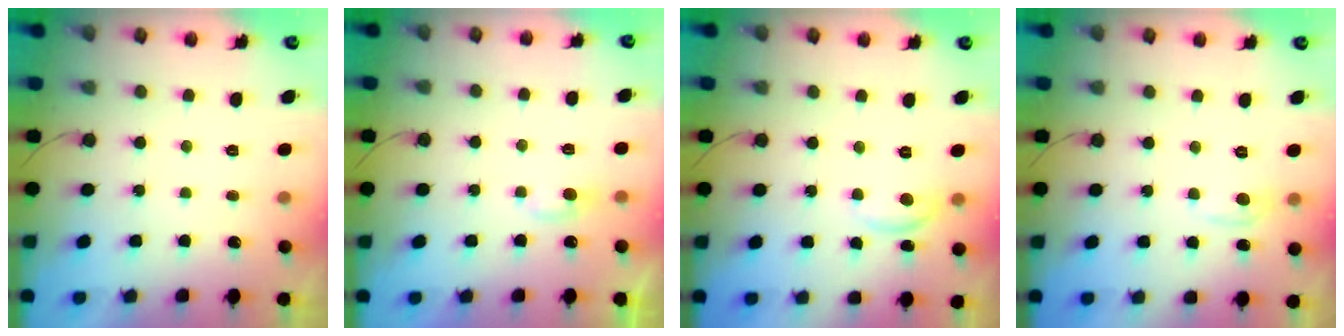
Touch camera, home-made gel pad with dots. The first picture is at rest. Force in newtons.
{"total": 3.9, "press": 3.9, "slide": 0.5}
{"total": 6.6, "press": 6.6, "slide": 0.4}
{"total": 4.3, "press": 4.3, "slide": 0.6}